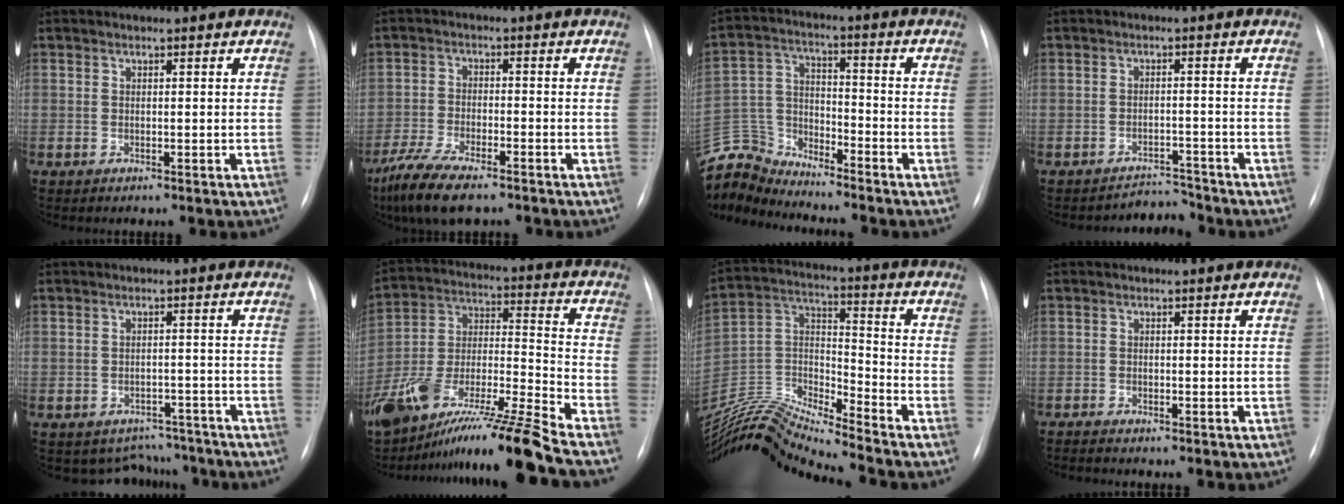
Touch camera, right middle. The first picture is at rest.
{"total": 9.5, "force": [-7.1, 2.3, 5.9], "torque": [-0.115, -0.022, -0.123]}
{"total": 10.4, "force": [-10.3, 1.2, -0.7], "torque": [0.002, 0.029, -0.207]}
{"total": 3.1, "force": [-2.9, 0.1, -1.3], "torque": [0.023, 0.005, -0.039]}
{"total": 6.0, "force": [-5.3, 2.8, -0.8], "torque": [0.022, 0.029, -0.064]}
{"total": 21.8, "force": [-17.5, -1.1, 12.9], "torque": [-0.242, -0.024, -0.319]}
{"total": 15.9, "force": [-15.4, -1.5, 3.9], "torque": [-0.072, 0.033, -0.292]}
{"total": 1.9, "force": [-1.7, 0.1, 0.8], "torque": [-0.016, -0.006, -0.023]}